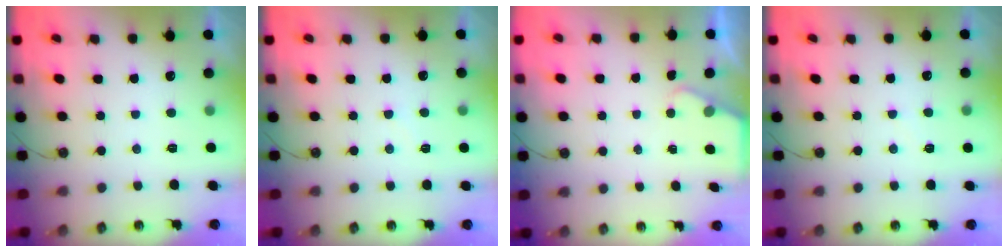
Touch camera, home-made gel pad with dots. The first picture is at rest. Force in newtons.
{"total": 2.9, "press": 2.9, "slide": 0.4}
{"total": 1.7, "press": 1.7, "slide": 0.3}
{"total": 2.5, "press": 2.5, "slide": 0.3}